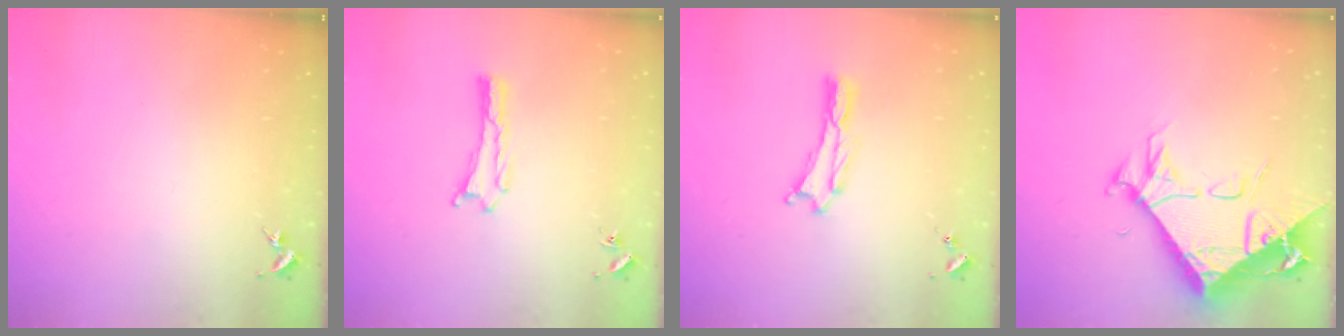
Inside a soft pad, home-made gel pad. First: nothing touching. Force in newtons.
{"total": 0.0}
{"total": 0.0}
{"total": 8.4, "press": 8.3, "slide": 0.9}